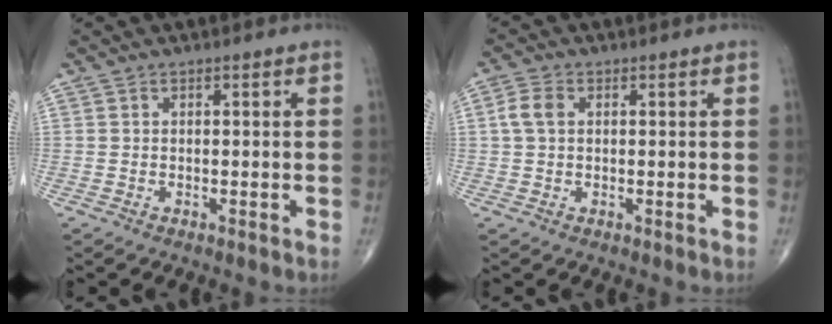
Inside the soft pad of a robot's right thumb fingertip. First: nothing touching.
{"total": 3.6, "force": [0.6, 2.5, 2.5], "torque": [-0.057, 0.009, 0.009]}